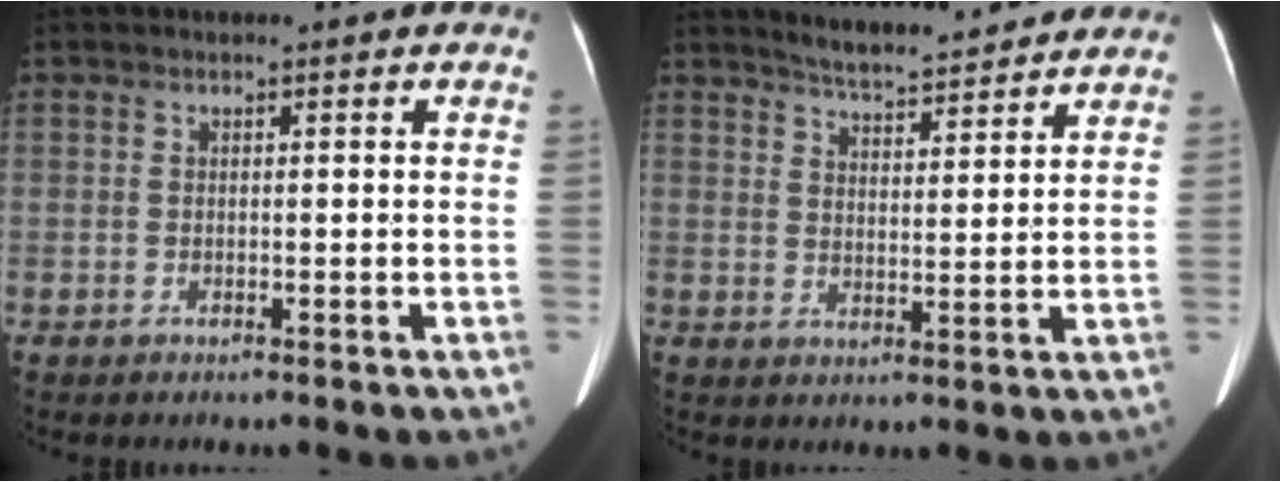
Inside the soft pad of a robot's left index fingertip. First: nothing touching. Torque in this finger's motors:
{"motor_torque": [0.34, -0.44, 0.04, 0.04]}